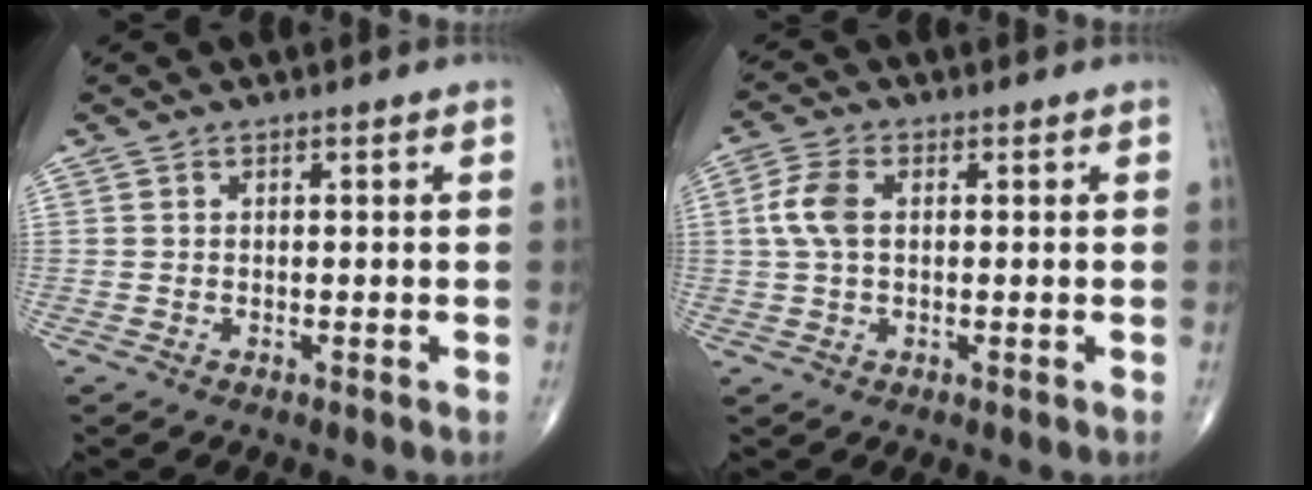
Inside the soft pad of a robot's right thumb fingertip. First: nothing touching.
{"total": 5.5, "force": [0.7, 3.2, 4.4], "torque": [-0.107, 0.013, 0.009]}